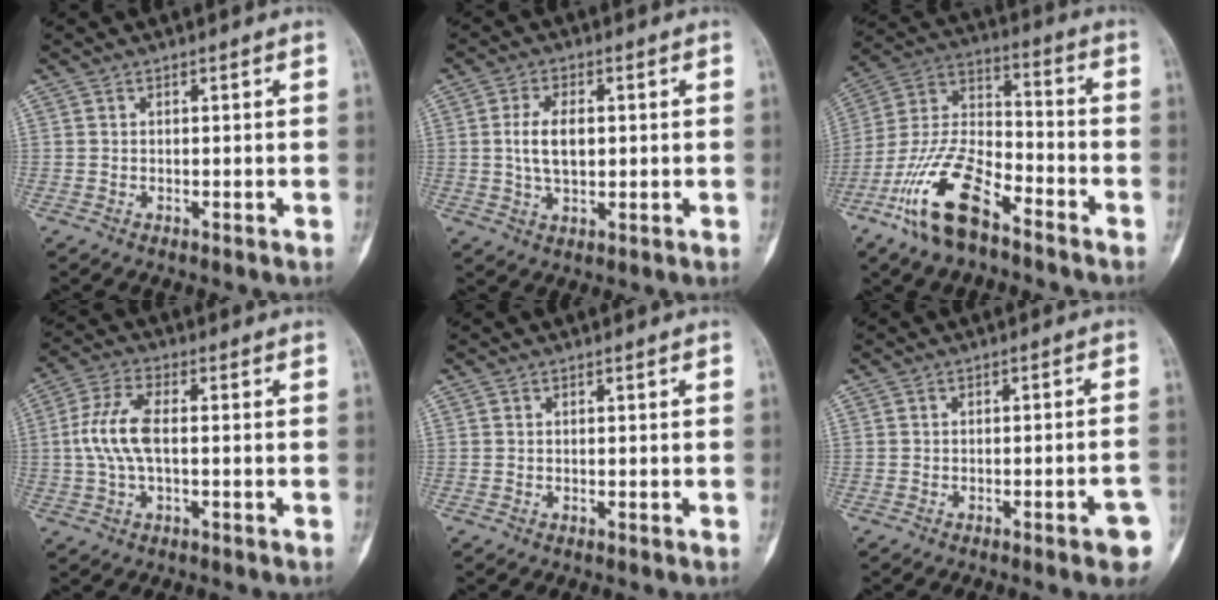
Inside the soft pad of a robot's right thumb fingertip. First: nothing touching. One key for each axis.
{"total": 6.8, "fx": 0.7, "fy": 3.7, "fz": 5.7, "tx": -0.105, "ty": 0.000, "tz": 0.013}
{"total": 17.0, "fx": -10.2, "fy": 7.0, "fz": 11.7, "tx": -0.231, "ty": 0.061, "tz": -0.198}
{"total": 8.6, "fx": 0.1, "fy": 3.8, "fz": 7.7, "tx": -0.180, "ty": 0.018, "tz": 0.002}
{"total": 0.0}
{"total": 5.3, "fx": -2.7, "fy": 0.6, "fz": 4.5, "tx": -0.055, "ty": 0.018, "tz": -0.031}